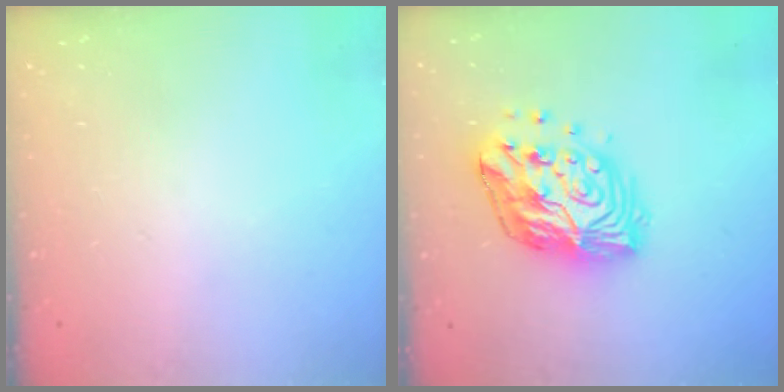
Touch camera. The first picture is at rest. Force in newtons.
{"total": 15.0, "press": 15.0, "slide": 1.5}